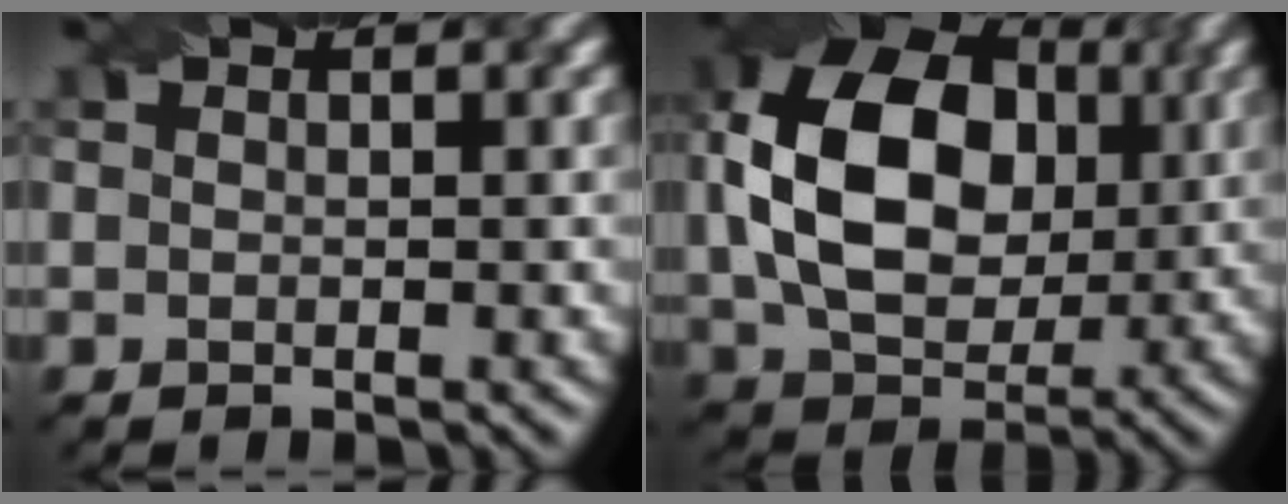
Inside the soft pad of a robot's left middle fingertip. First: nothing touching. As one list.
[{"total": 13.3, "force": [1.5, 9.4, 9.3], "torque": [-0.196, 0.002, 0.033]}]